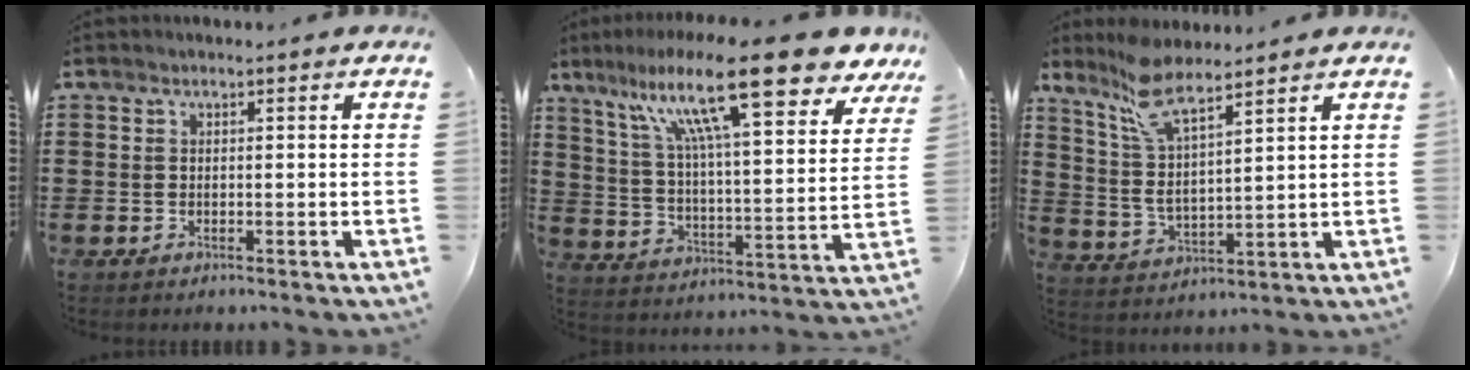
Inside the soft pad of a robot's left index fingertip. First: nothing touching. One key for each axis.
{"total": 17.8, "fx": 11.9, "fy": 2.3, "fz": 13.0, "tx": -0.251, "ty": -0.050, "tz": 0.193}
{"total": 7.4, "fx": 6.1, "fy": 0.3, "fz": 4.1, "tx": -0.099, "ty": -0.027, "tz": 0.109}